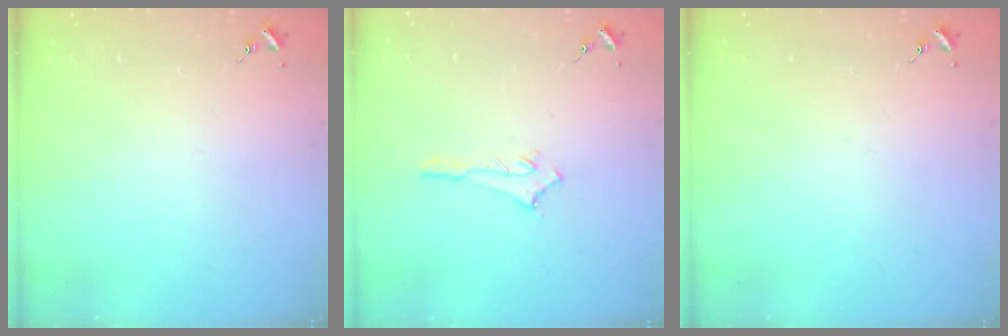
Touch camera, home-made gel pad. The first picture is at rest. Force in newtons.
{"total": 2.9, "press": 2.9, "slide": 0.2}
{"total": 0.0}